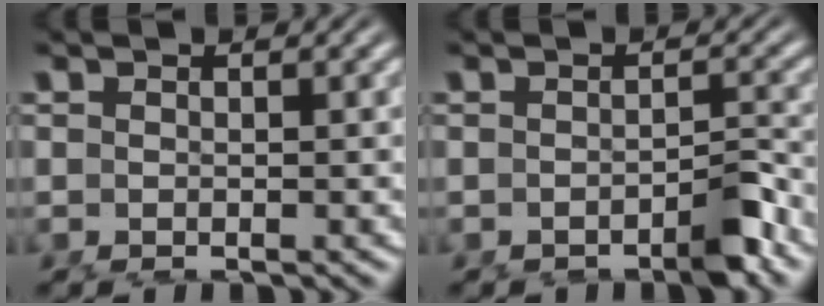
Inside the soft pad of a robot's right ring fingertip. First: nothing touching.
{"total": 2.0, "force": [-1.6, -0.2, 1.2], "torque": [-0.013, -0.003, -0.028]}